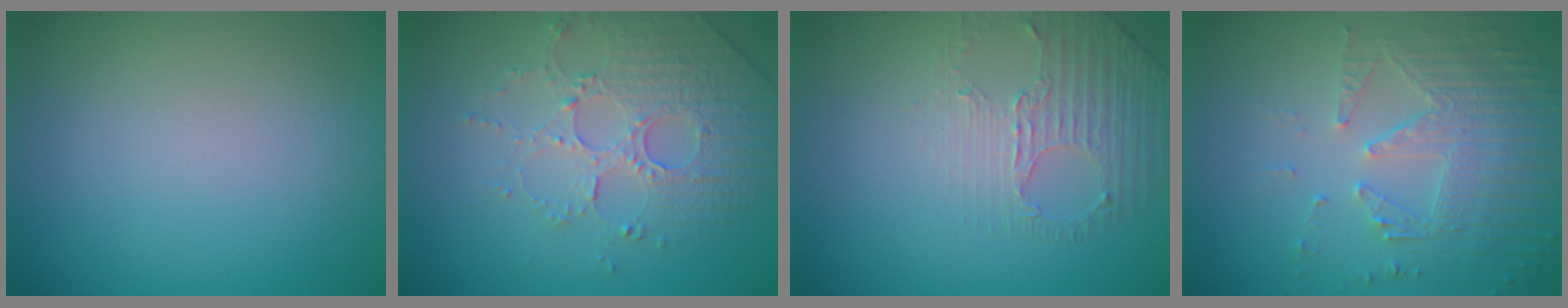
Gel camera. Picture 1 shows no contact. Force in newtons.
{"total": 5.0, "press": 3.5, "slide": 3.6}
{"total": 1.8, "press": 1.5, "slide": 1.0}
{"total": 5.7, "press": 3.7, "slide": 4.3}